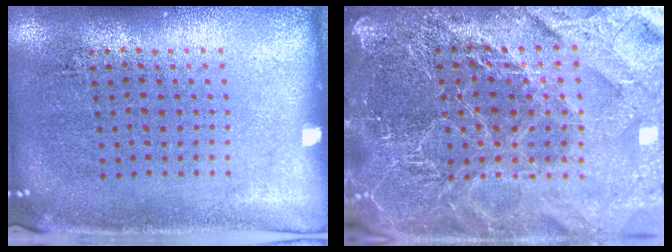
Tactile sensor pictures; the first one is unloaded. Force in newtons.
{"total": 5.8, "press": 5.0, "slide": 2.9}